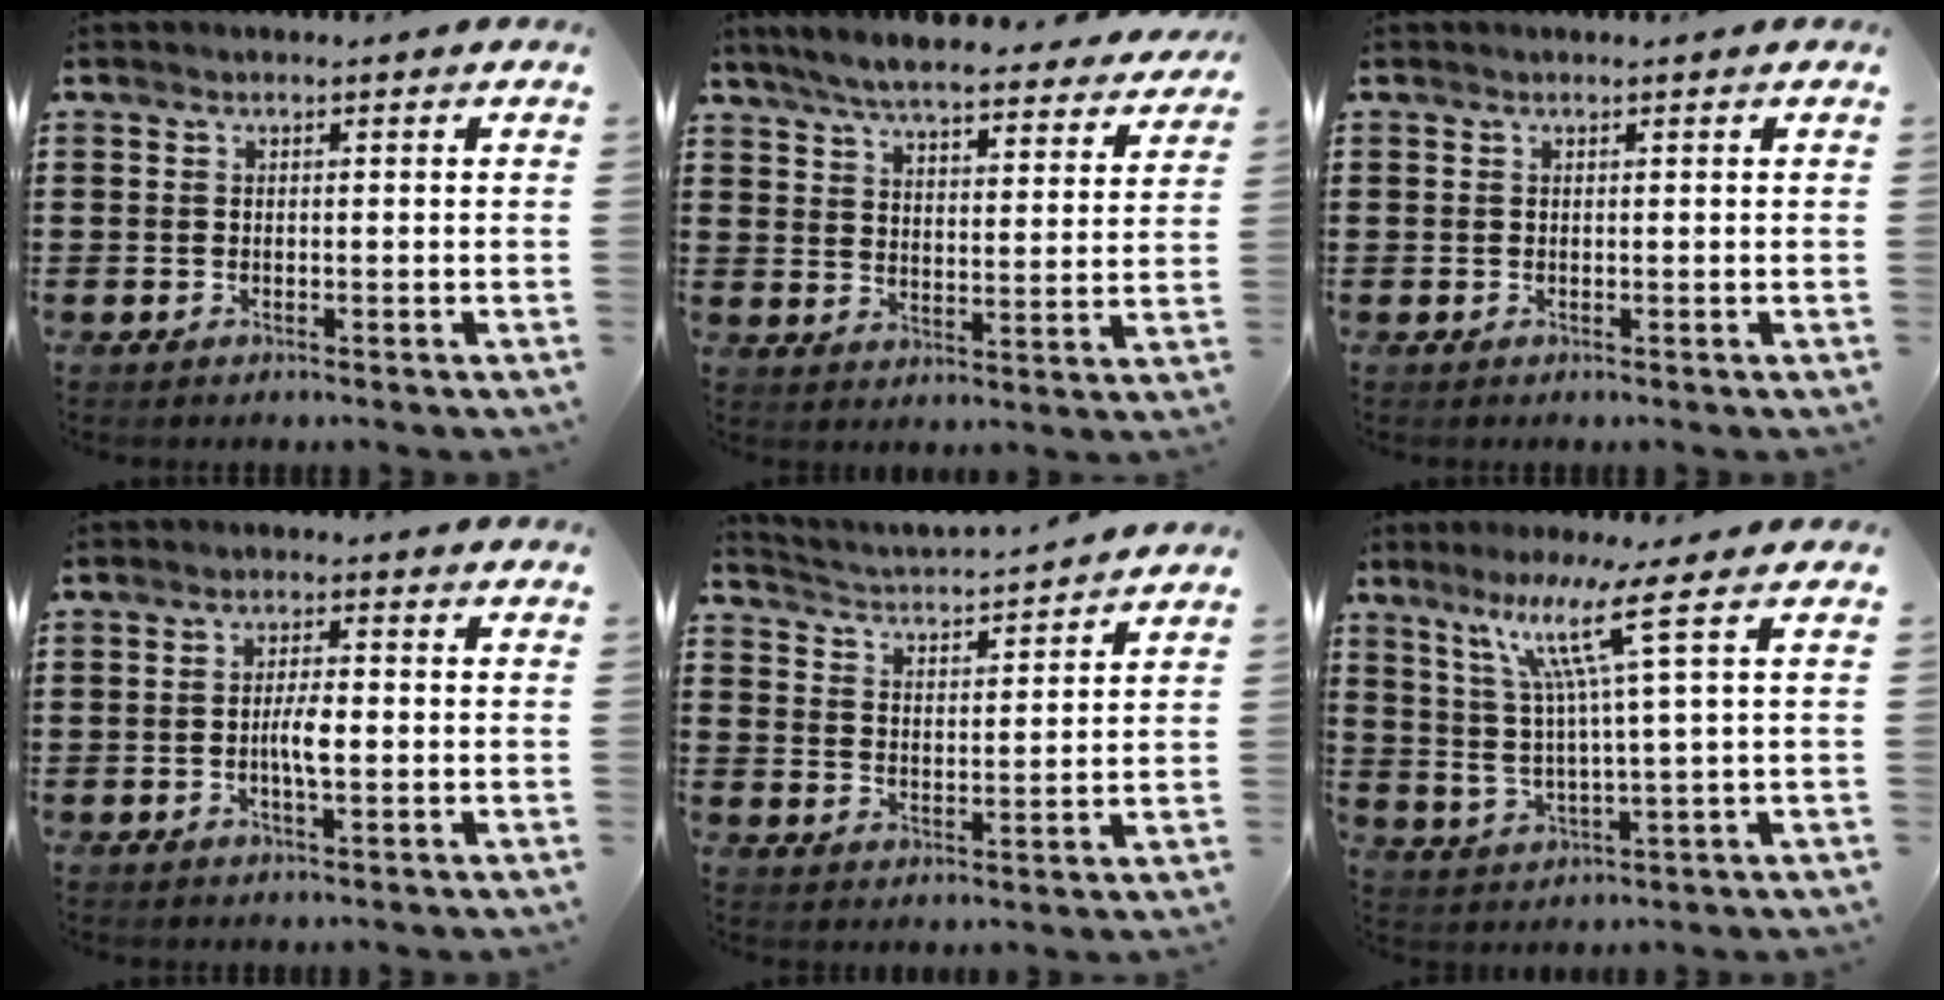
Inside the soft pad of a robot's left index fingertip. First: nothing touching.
{"total": 6.5, "force": [6.0, 0.4, 2.3], "torque": [-0.071, -0.034, 0.105]}
{"total": 0.0}
{"total": 3.7, "force": [-0.6, 0.9, 3.5], "torque": [-0.071, 0.001, -0.015]}
{"total": 2.9, "force": [2.8, -0.4, 0.2], "torque": [-0.024, -0.031, 0.041]}
{"total": 10.2, "force": [5.1, -0.9, 8.8], "torque": [-0.182, -0.005, 0.079]}